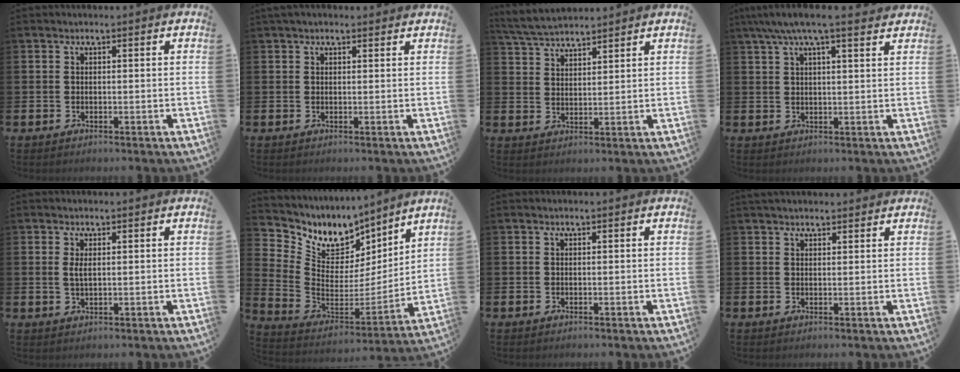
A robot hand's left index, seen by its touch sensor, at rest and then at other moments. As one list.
[{"total": 1.4, "force": [1.2, 0.5, 0.5], "torque": [0.003, 0.002, 0.017]}, {"total": 4.7, "force": [4.6, 0.6, 0.8], "torque": [-0.030, -0.020, 0.083]}, {"total": 5.4, "force": [4.5, 0.7, 2.9], "torque": [-0.062, -0.009, 0.079]}, {"total": 1.6, "force": [0.7, 0.6, 1.3], "torque": [-0.020, -0.001, 0.009]}, {"total": 8.9, "force": [7.0, 5.1, 1.9], "torque": [-0.079, -0.049, 0.129]}, {"total": 0.0}, {"total": 1.9, "force": [1.8, 0.5, 0.3], "torque": [0.006, -0.005, 0.030]}]